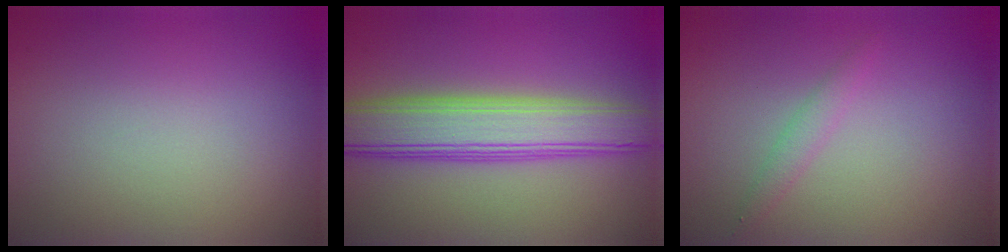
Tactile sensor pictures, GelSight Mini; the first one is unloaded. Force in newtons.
{"total": 7.0, "press": 7.0, "slide": 0.3}
{"total": 1.3, "press": 1.3, "slide": 0.1}